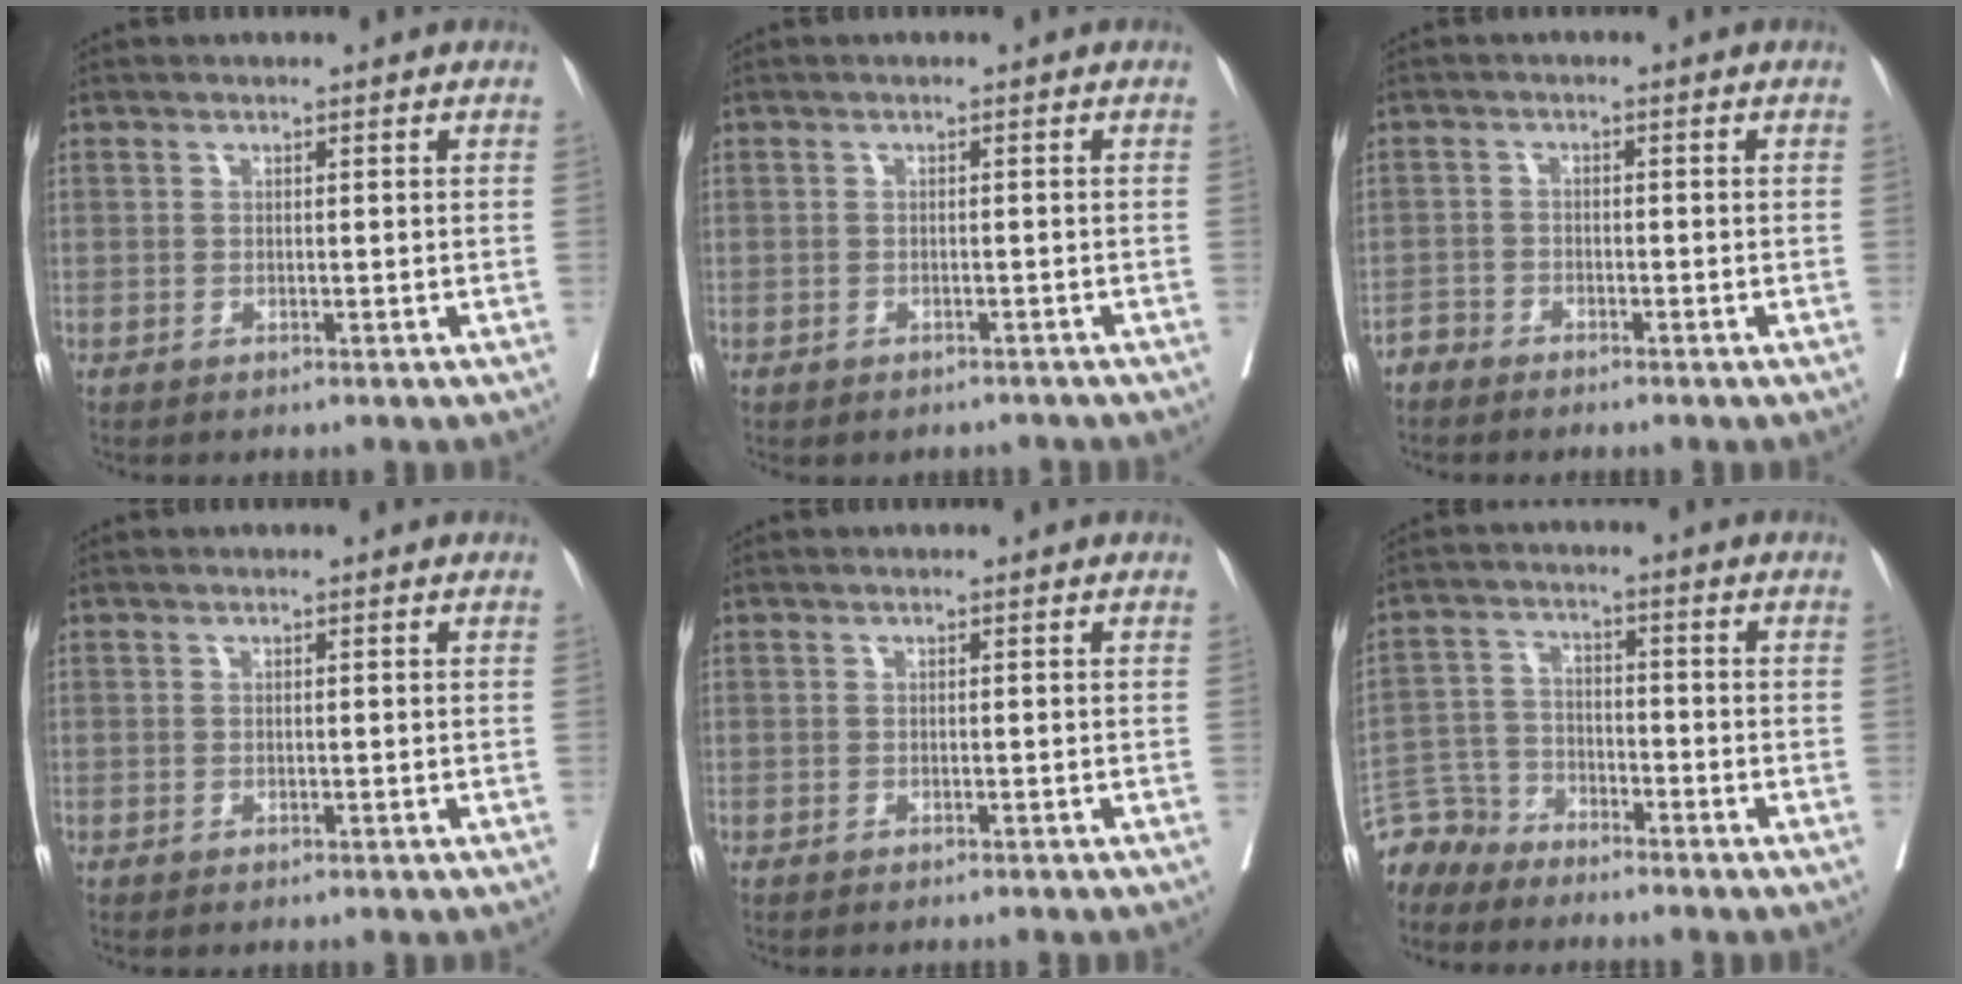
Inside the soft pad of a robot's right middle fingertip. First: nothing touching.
{"total": 2.6, "force": [-2.3, 1.2, 0.4], "torque": [-0.001, 0.002, -0.030]}
{"total": 1.8, "force": [-1.8, 0.3, -0.2], "torque": [0.010, -0.001, -0.037]}
{"total": 0.0}
{"total": 1.5, "force": [-1.4, 0.2, 0.5], "torque": [-0.006, -0.002, -0.019]}
{"total": 5.4, "force": [-5.0, 1.7, -1.1], "torque": [0.024, 0.010, -0.103]}